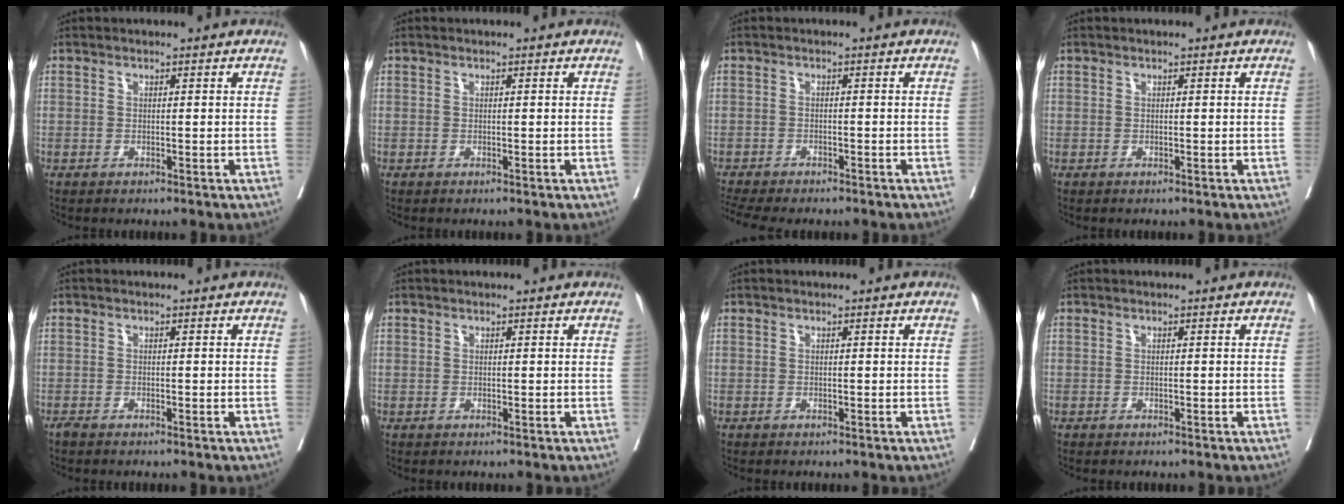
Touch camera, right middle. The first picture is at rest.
{"total": 0.0}
{"total": 9.1, "force": [-7.8, 1.9, 4.2], "torque": [-0.067, 0.000, -0.114]}
{"total": 0.0}
{"total": 0.8, "force": [-0.7, -0.1, 0.3], "torque": [-0.010, -0.003, -0.017]}
{"total": 0.0}
{"total": 0.0}
{"total": 0.0}